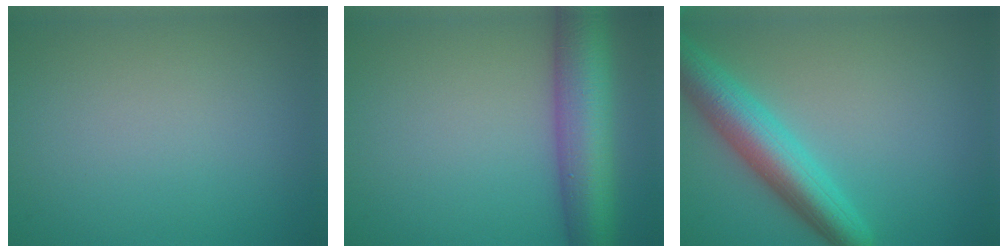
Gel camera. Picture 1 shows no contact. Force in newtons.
{"total": 8.1, "press": 8.1, "slide": 0.3}
{"total": 6.2, "press": 6.2, "slide": 0.3}